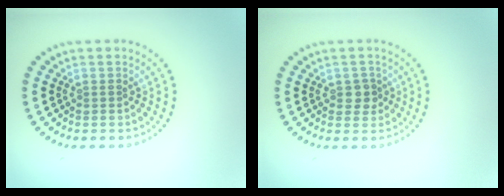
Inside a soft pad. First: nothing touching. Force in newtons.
{"total": 1.6, "press": 1.5, "slide": 0.4}